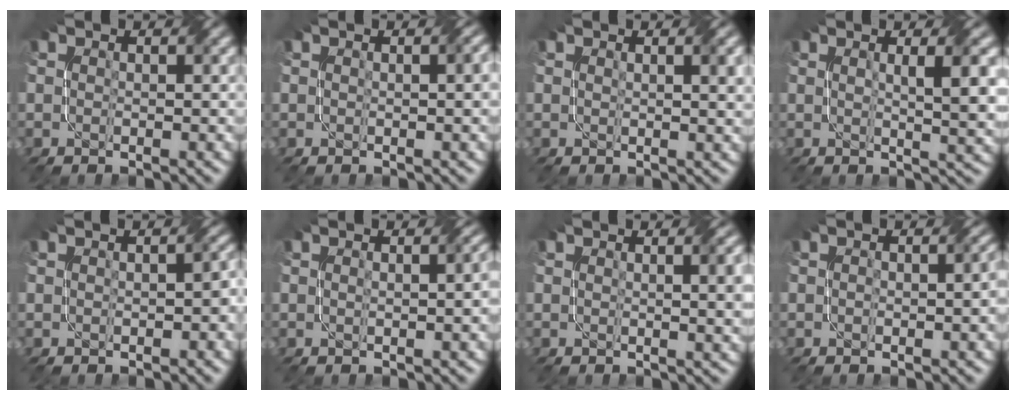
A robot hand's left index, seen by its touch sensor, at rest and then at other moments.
{"total": 1.8, "force": [0.3, 0.5, 1.7], "torque": [-0.017, 0.005, 0.004]}
{"total": 2.3, "force": [1.0, 0.7, 2.0], "torque": [-0.018, 0.005, 0.014]}
{"total": 4.6, "force": [1.1, 1.1, 4.4], "torque": [-0.054, 0.000, 0.015]}
{"total": 2.0, "force": [-0.3, 0.9, 1.7], "torque": [-0.023, -0.001, -0.001]}
{"total": 3.0, "force": [0.3, 1.3, 2.6], "torque": [-0.019, 0.015, 0.002]}
{"total": 3.9, "force": [0.8, 1.4, 3.6], "torque": [-0.030, 0.009, 0.012]}
{"total": 2.1, "force": [-0.4, 1.1, 1.7], "torque": [-0.022, 0.002, -0.003]}